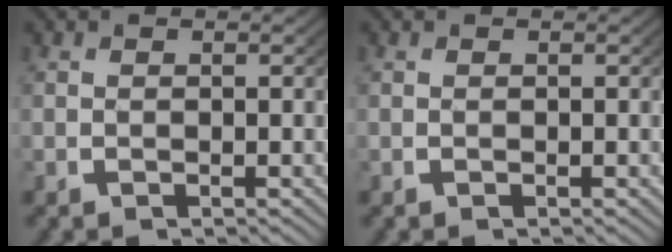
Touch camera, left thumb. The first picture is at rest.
{"total": 0.0}